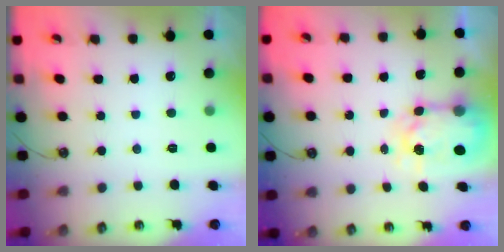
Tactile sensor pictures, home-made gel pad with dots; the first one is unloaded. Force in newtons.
{"total": 6.8, "press": 6.7, "slide": 0.6}